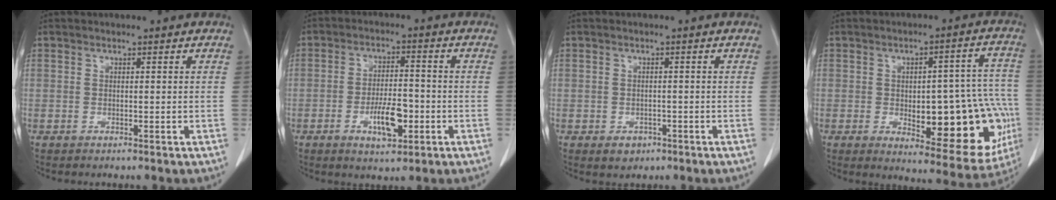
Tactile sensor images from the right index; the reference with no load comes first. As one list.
[{"total": 7.0, "force": [-2.5, 2.5, 6.0], "torque": [-0.109, 0.000, -0.039]}, {"total": 2.2, "force": [-1.1, 1.7, 0.8], "torque": [-0.008, 0.004, -0.006]}, {"total": 20.0, "force": [-4.2, 7.3, 18.2], "torque": [-0.156, 0.031, -0.025]}]